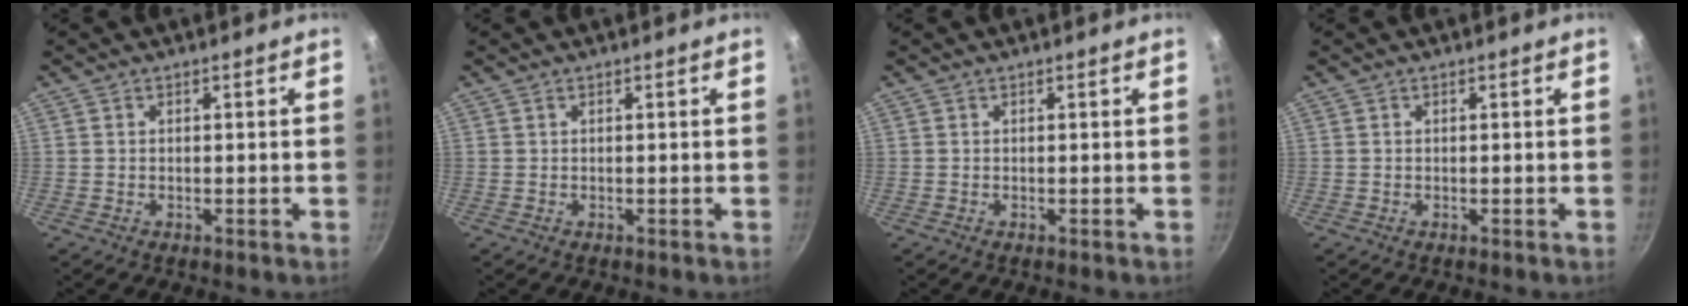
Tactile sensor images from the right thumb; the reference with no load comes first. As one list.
[{"total": 0.0}, {"total": 0.0}, {"total": 0.0}]